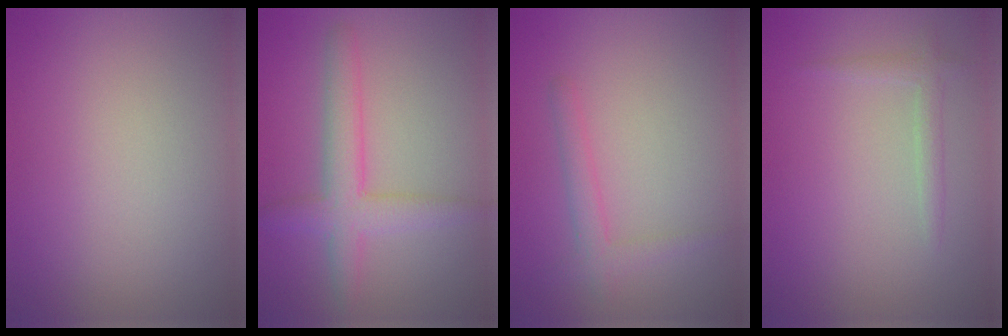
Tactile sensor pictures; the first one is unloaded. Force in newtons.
{"total": 4.0, "press": 4.0, "slide": 0.1}
{"total": 1.9, "press": 1.9, "slide": 0.1}
{"total": 1.4, "press": 1.4, "slide": 0.1}